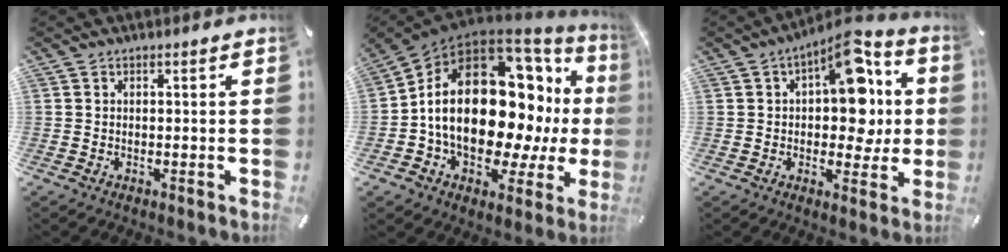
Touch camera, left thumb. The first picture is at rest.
{"total": 26.1, "force": [1.8, 16.2, 20.4], "torque": [-0.367, -0.028, 0.043]}
{"total": 14.3, "force": [3.8, 8.5, 10.9], "torque": [-0.137, -0.024, 0.065]}